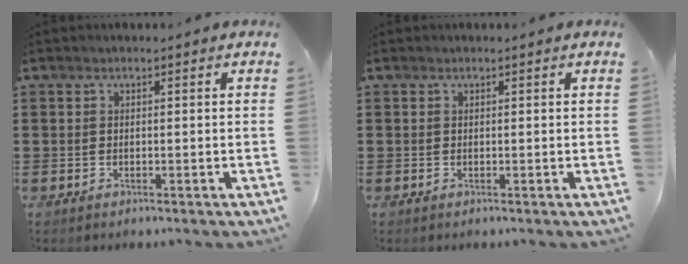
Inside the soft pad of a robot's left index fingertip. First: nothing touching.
{"total": 0.0}